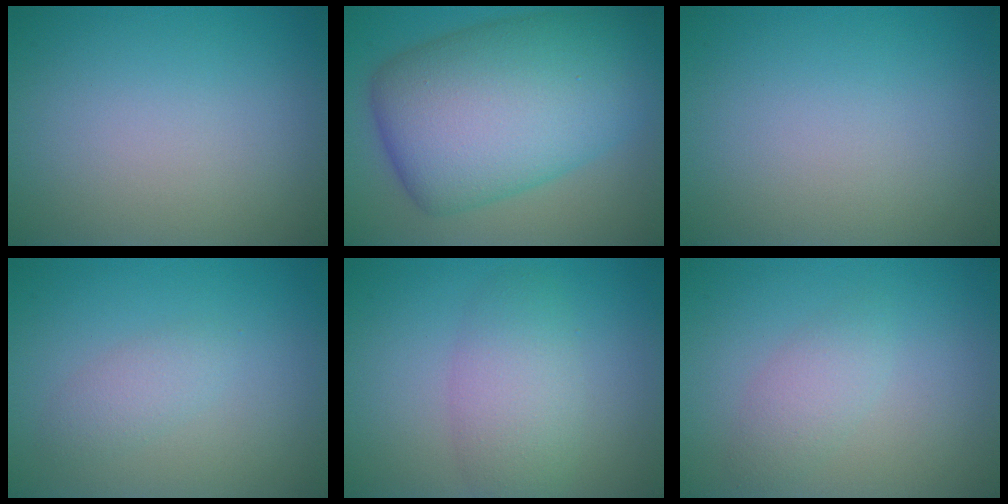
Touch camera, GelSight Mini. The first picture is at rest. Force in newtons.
{"total": 13.5, "press": 13.5, "slide": 0.2}
{"total": 0.0}
{"total": 1.7, "press": 1.6, "slide": 0.1}
{"total": 4.0, "press": 4.0, "slide": 0.1}
{"total": 2.0, "press": 2.0, "slide": 0.1}